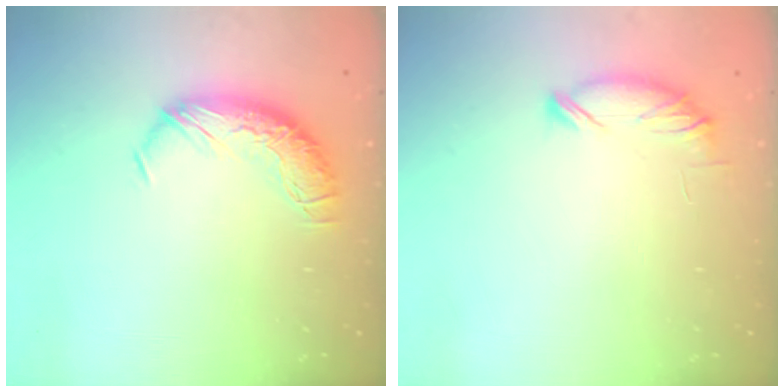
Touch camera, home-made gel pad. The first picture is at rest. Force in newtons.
{"total": 6.7, "press": 6.7, "slide": 0.3}